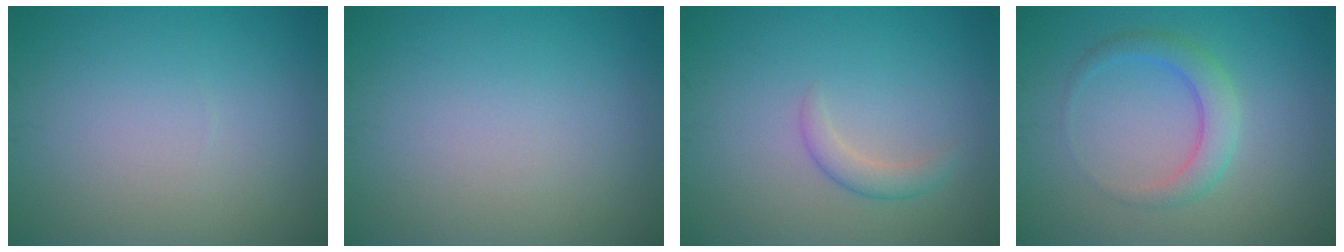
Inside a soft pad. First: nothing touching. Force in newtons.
{"total": 0.0}
{"total": 1.7, "press": 1.7, "slide": 0.1}
{"total": 2.8, "press": 2.8, "slide": 0.1}